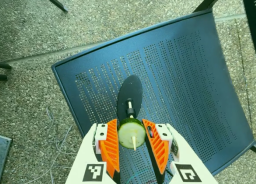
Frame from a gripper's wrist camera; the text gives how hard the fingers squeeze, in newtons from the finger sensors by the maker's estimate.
{"total": 10.5, "left": 9.7, "right": 11.3}